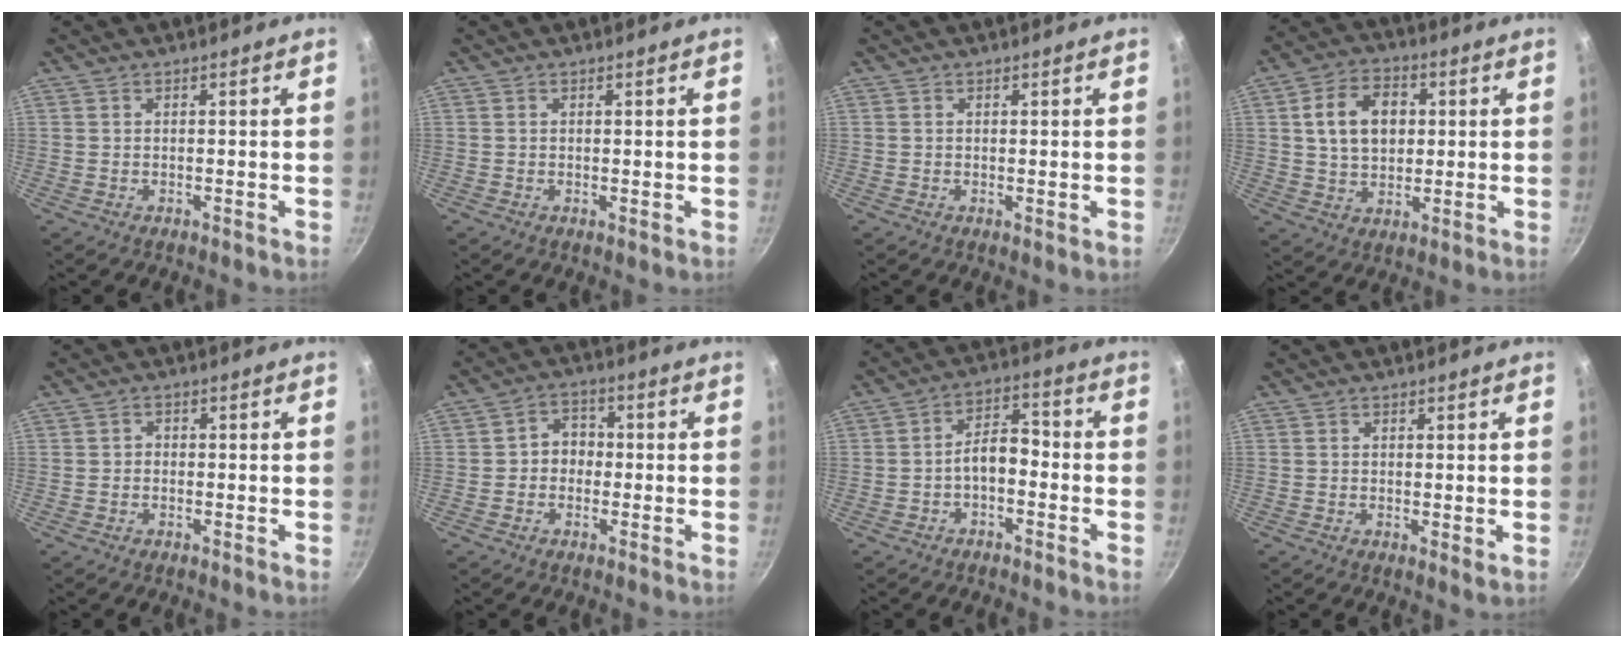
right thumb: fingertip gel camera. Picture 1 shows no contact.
{"total": 0.0}
{"total": 0.5, "force": [0.2, 0.2, 0.5], "torque": [-0.006, -0.007, 0.001]}
{"total": 11.6, "force": [2.1, 8.4, 7.8], "torque": [-0.105, 0.007, 0.033]}
{"total": 1.1, "force": [-0.4, 0.9, 0.4], "torque": [-0.003, 0.004, -0.009]}
{"total": 4.9, "force": [-0.6, 4.2, 2.5], "torque": [-0.004, 0.017, -0.017]}
{"total": 6.0, "force": [-2.1, 3.3, 4.6], "torque": [-0.058, 0.039, -0.040]}
{"total": 1.4, "force": [0.4, 0.5, 1.2], "torque": [-0.018, -0.010, 0.004]}